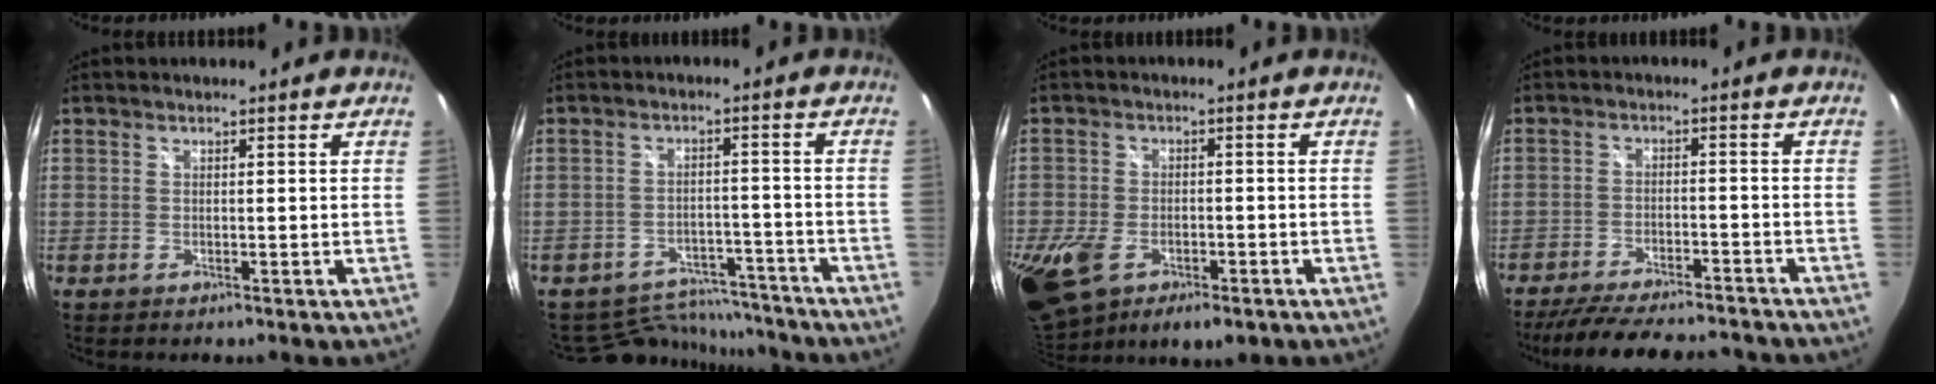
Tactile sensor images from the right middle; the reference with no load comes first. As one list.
[{"total": 11.1, "force": [-10.3, 4.0, 1.1], "torque": [-0.031, 0.025, -0.138]}, {"total": 18.9, "force": [-7.9, 11.6, 12.6], "torque": [-0.314, -0.049, -0.118]}, {"total": 19.0, "force": [-16.3, 4.8, 8.3], "torque": [-0.168, -0.018, -0.232]}]